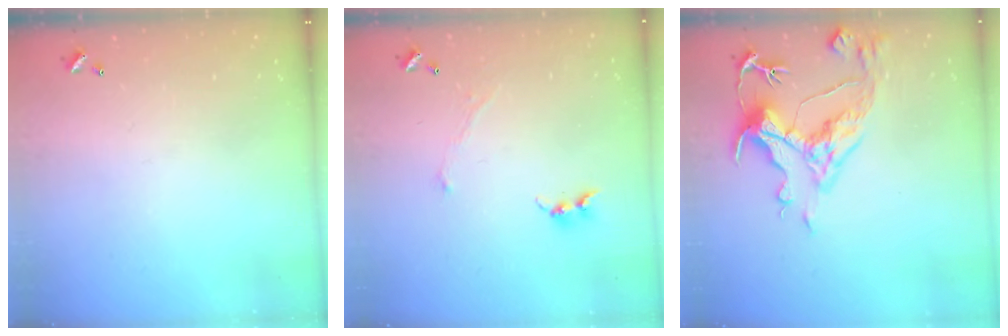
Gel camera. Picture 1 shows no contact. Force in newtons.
{"total": 0.8, "press": 0.7, "slide": 0.3}
{"total": 7.1, "press": 6.9, "slide": 1.4}